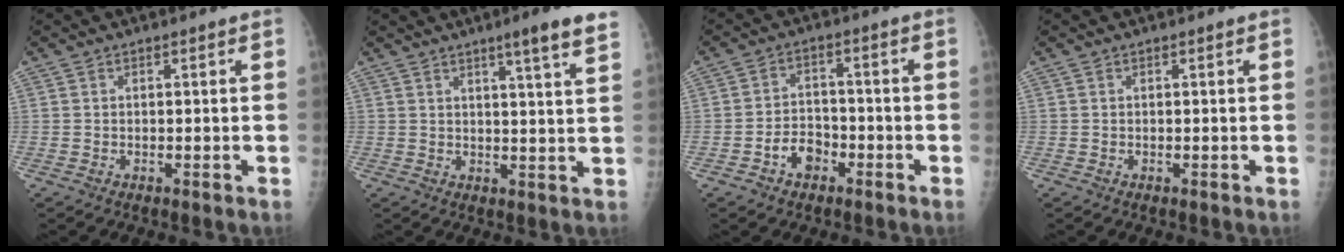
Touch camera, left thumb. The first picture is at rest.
{"total": 7.9, "force": [5.3, -0.1, 5.9], "torque": [-0.077, -0.025, 0.064]}
{"total": 5.4, "force": [-2.7, 3.9, 2.6], "torque": [-0.024, 0.028, -0.048]}
{"total": 0.0}